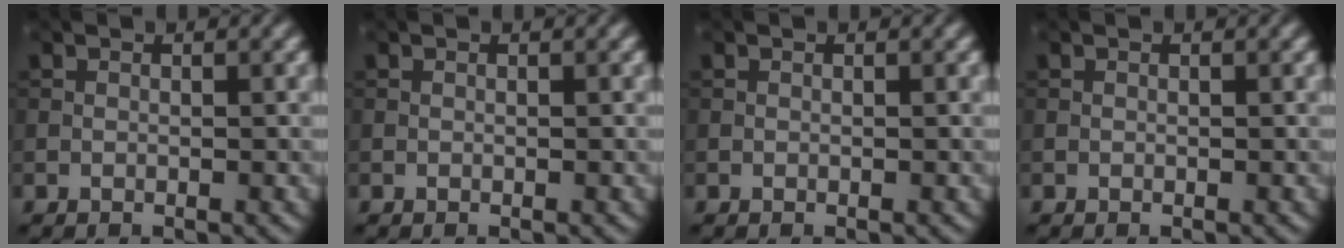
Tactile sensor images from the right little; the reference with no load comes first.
{"total": 0.0}
{"total": 0.0}
{"total": 0.0}